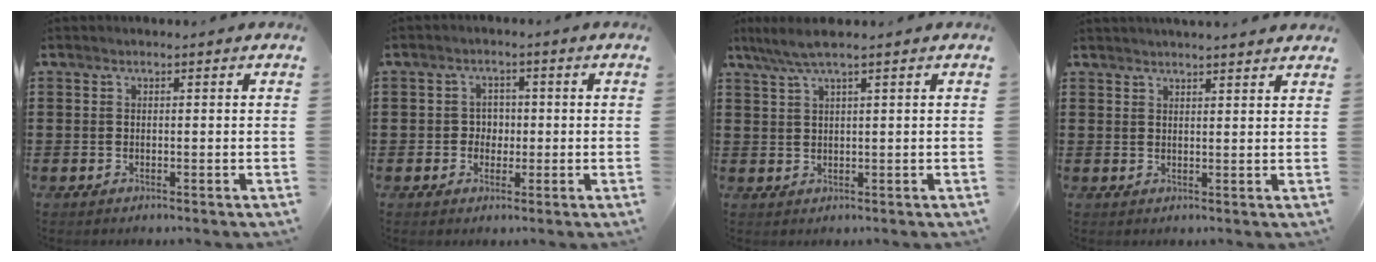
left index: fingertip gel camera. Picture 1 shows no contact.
{"total": 2.9, "force": [-0.3, 2.7, 1.2], "torque": [-0.033, 0.006, -0.011]}
{"total": 3.8, "force": [2.2, 0.1, 3.1], "torque": [-0.063, 0.004, 0.041]}
{"total": 2.1, "force": [2.1, -0.2, 0.1], "torque": [-0.009, -0.004, 0.040]}